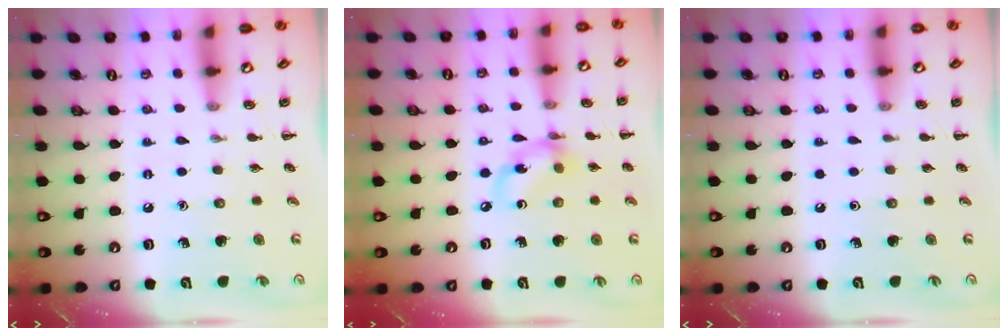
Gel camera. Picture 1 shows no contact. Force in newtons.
{"total": 8.1, "press": 8.0, "slide": 1.0}
{"total": 0.0}